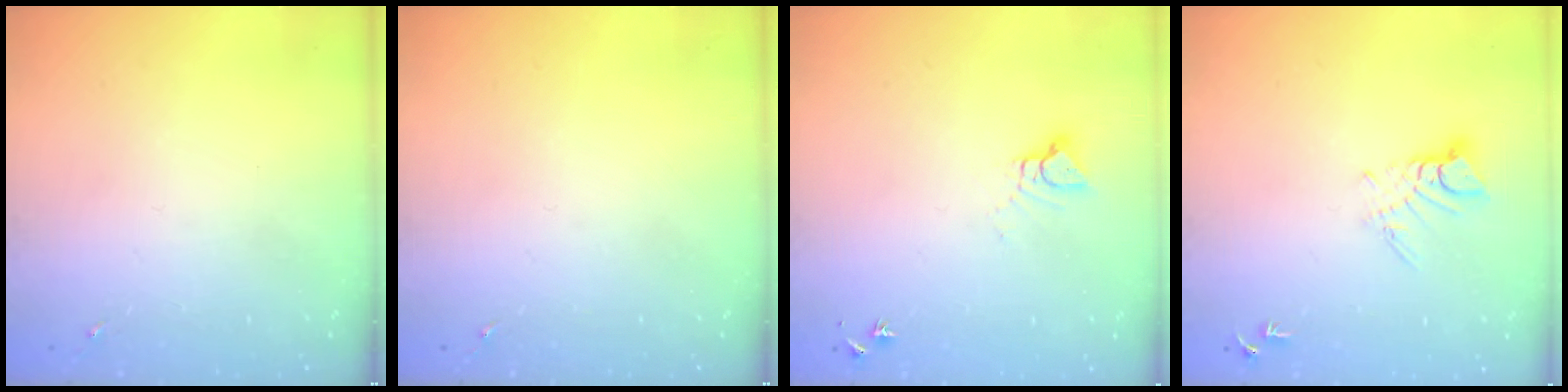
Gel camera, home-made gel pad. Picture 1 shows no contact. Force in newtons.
{"total": 0.0}
{"total": 4.2, "press": 4.2, "slide": 0.3}
{"total": 5.9, "press": 5.9, "slide": 0.5}